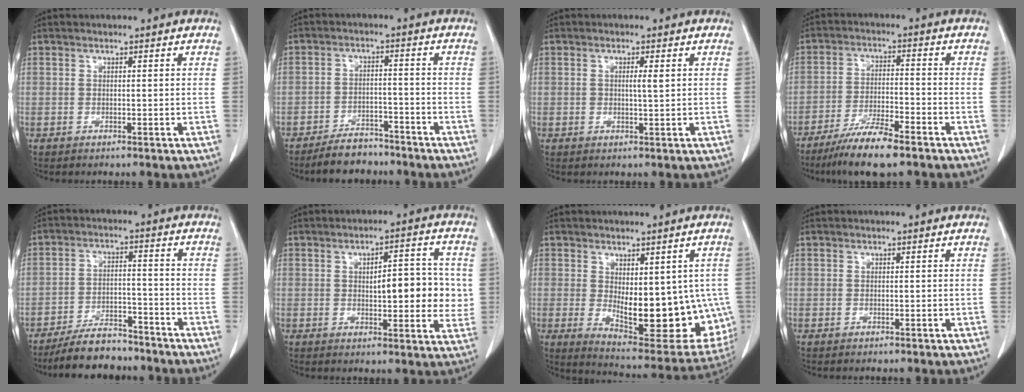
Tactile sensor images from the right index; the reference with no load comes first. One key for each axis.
{"total": 5.9, "fx": -5.2, "fy": 2.4, "fz": 1.3, "tx": -0.023, "ty": -0.001, "tz": -0.086}
{"total": 1.7, "fx": 0.4, "fy": 0.2, "fz": 1.7, "tx": -0.032, "ty": -0.001, "tz": 0.006}
{"total": 8.8, "fx": -6.6, "fy": 0.8, "fz": 5.8, "tx": -0.105, "ty": -0.022, "tz": -0.120}
{"total": 8.5, "fx": -7.6, "fy": 2.7, "fz": 2.6, "tx": -0.043, "ty": -0.002, "tz": -0.130}
{"total": 9.3, "fx": 0.6, "fy": 3.3, "fz": 8.7, "tx": -0.106, "ty": 0.012, "tz": 0.010}
{"total": 17.6, "fx": -1.7, "fy": 7.7, "fz": 15.7, "tx": -0.170, "ty": -0.011, "tz": 0.003}
{"total": 0.0}